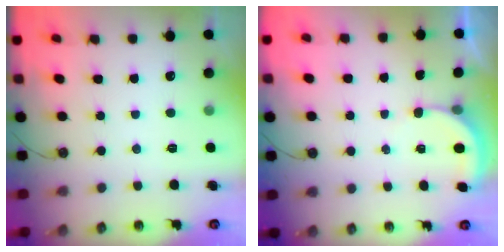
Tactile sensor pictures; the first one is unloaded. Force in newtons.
{"total": 2.9, "press": 2.9, "slide": 0.2}